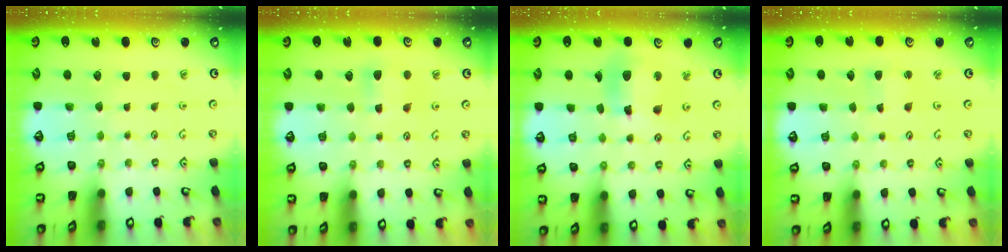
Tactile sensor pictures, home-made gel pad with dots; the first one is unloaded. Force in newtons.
{"total": 5.0, "press": 5.0, "slide": 0.9}
{"total": 11.5, "press": 11.4, "slide": 1.7}
{"total": 2.8, "press": 2.8, "slide": 0.3}